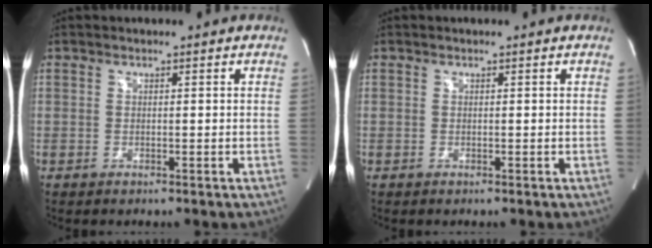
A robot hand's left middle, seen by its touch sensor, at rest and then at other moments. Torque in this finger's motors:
{"motor_torque": [0.01, 0.17, 0.06, 0.01]}